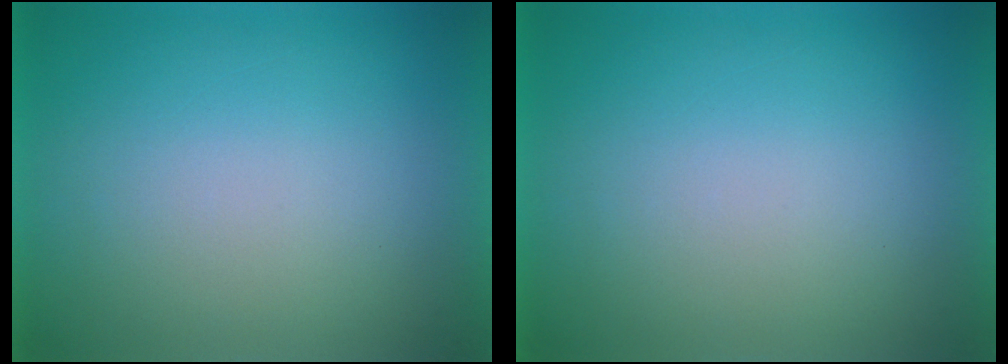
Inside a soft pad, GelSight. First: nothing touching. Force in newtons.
{"total": 0.0}